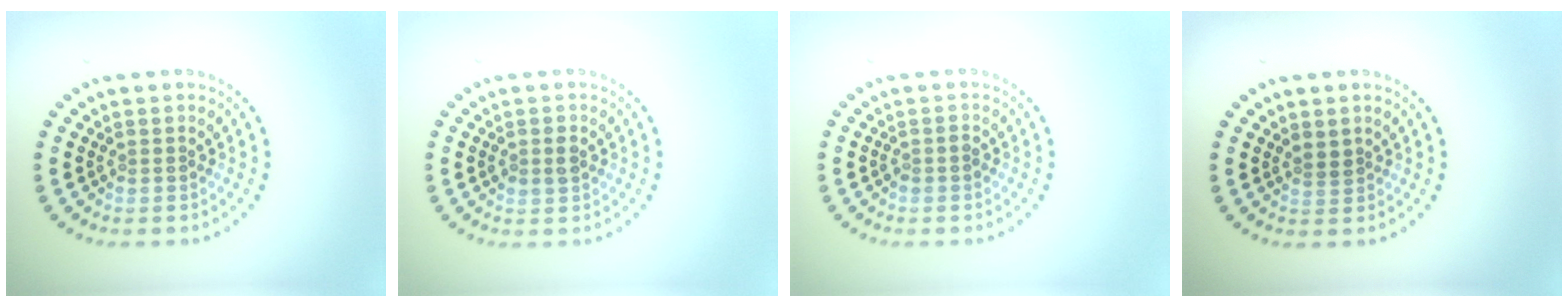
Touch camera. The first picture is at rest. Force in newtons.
{"total": 1.4, "press": 1.4, "slide": 0.1}
{"total": 0.8, "press": 0.8, "slide": 0.3}
{"total": 1.2, "press": 0.9, "slide": 0.8}